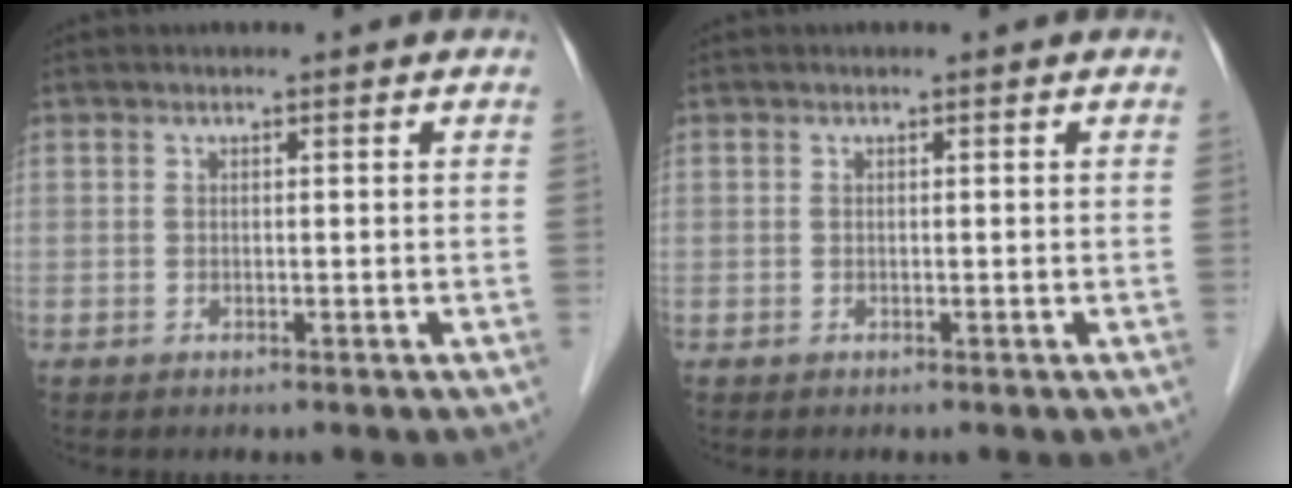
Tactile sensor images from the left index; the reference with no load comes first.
{"total": 0.0}